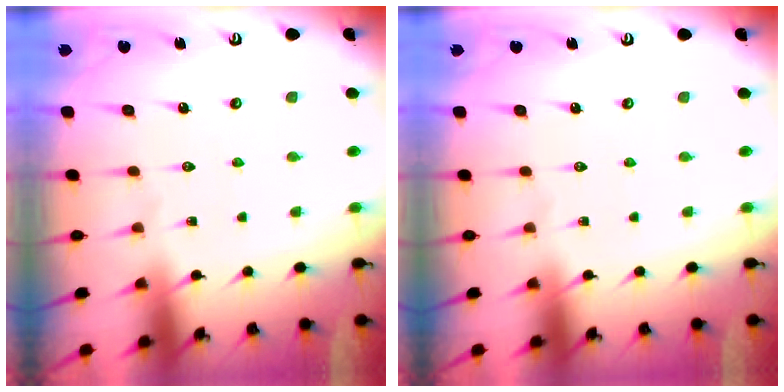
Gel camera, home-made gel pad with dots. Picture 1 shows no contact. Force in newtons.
{"total": 0.0}